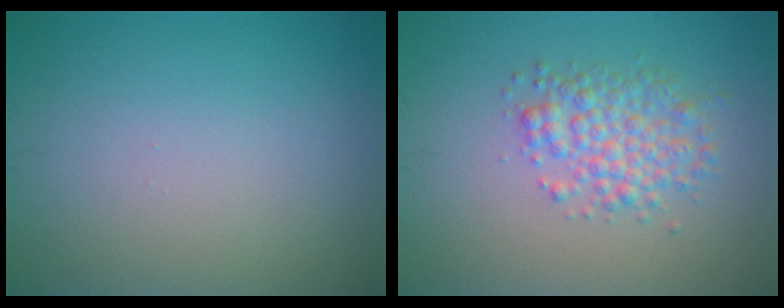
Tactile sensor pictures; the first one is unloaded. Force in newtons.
{"total": 3.8, "press": 3.8, "slide": 0.1}